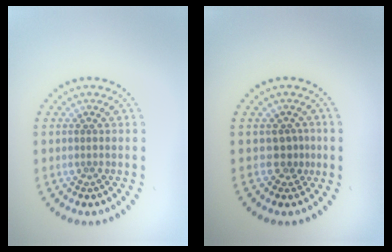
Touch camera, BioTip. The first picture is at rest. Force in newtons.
{"total": 1.8, "press": 1.2, "slide": 1.2}